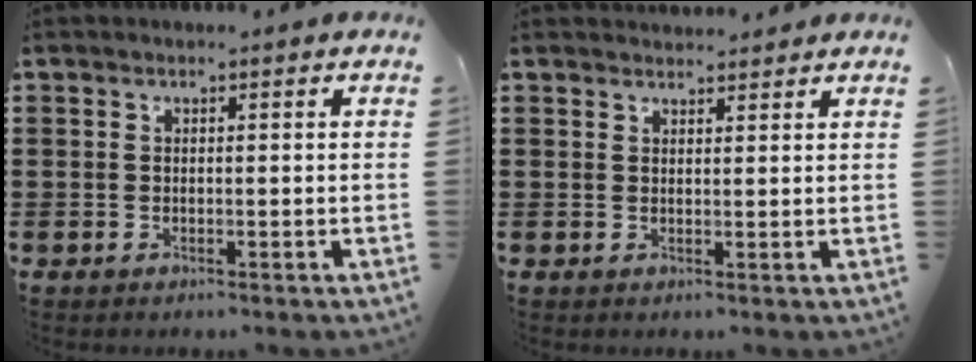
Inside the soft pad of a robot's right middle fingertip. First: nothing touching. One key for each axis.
{"total": 1.8, "fx": 1.7, "fy": 0.4, "fz": -0.1, "tx": -0.003, "ty": 0.003, "tz": 0.034}